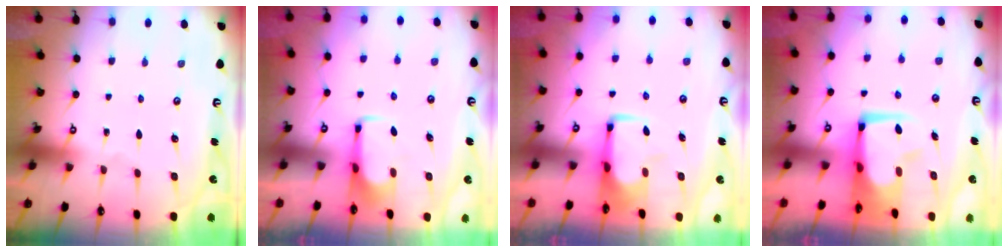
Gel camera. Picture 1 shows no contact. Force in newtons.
{"total": 2.0, "press": 2.0, "slide": 0.2}
{"total": 1.0, "press": 0.8, "slide": 0.6}
{"total": 5.3, "press": 5.2, "slide": 1.0}